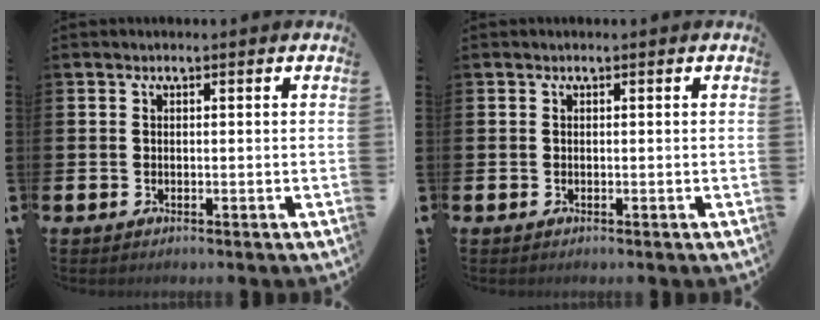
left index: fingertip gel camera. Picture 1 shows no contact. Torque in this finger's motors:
{"motor_torque": [-0.03, -0.02, 0.04, -0.01]}